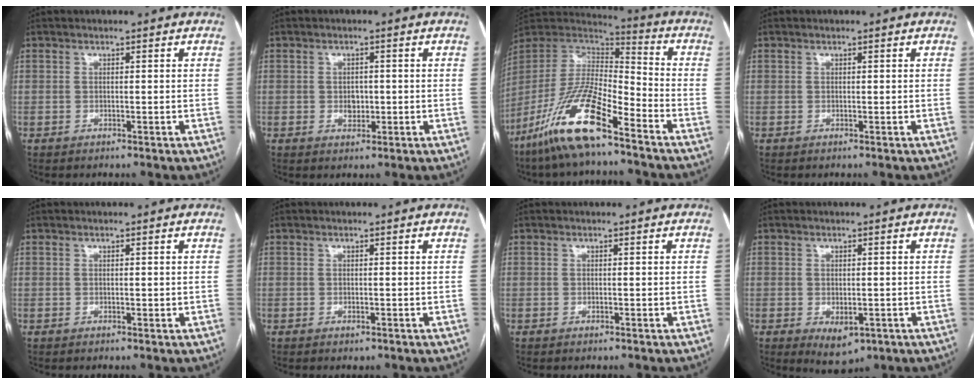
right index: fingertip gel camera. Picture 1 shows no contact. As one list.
[{"total": 2.3, "force": [-0.2, 1.7, 1.5], "torque": [-0.022, 0.002, 0.000]}, {"total": 16.6, "force": [-10.7, 3.4, 12.3], "torque": [-0.255, -0.009, -0.203]}, {"total": 0.0}, {"total": 0.5, "force": [0.0, 0.2, 0.5], "torque": [-0.007, 0.000, 0.001]}, {"total": 0.6, "force": [-0.2, 0.3, 0.4], "torque": [-0.006, -0.002, 0.000]}, {"total": 0.0}, {"total": 4.5, "force": [-1.6, 2.4, 3.4], "torque": [-0.047, -0.007, -0.009]}]